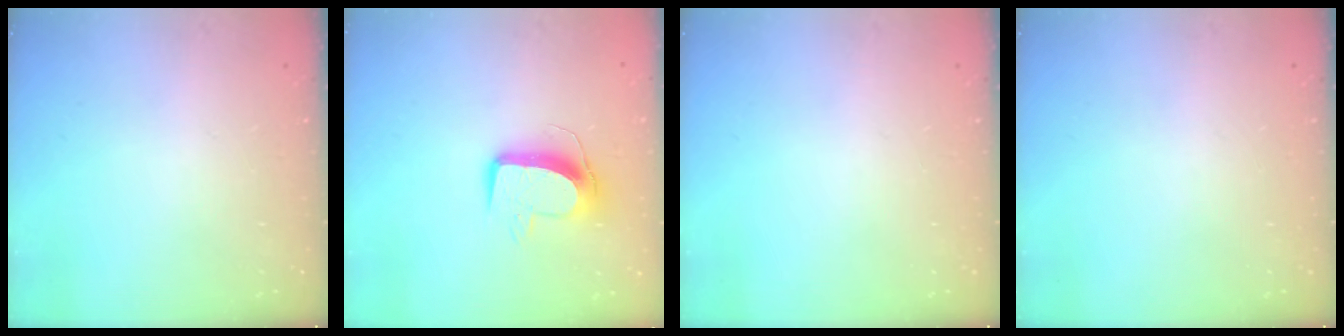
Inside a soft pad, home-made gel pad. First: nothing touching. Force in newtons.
{"total": 11.0, "press": 10.9, "slide": 0.7}
{"total": 0.0}
{"total": 0.0}